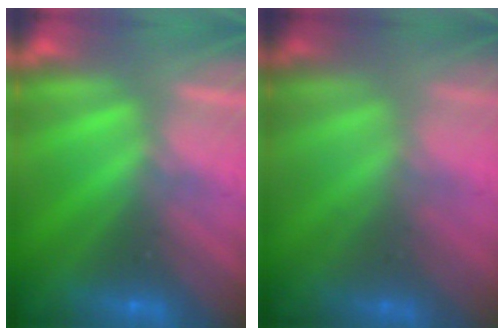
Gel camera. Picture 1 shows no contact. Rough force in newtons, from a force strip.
{"total": 1.6}